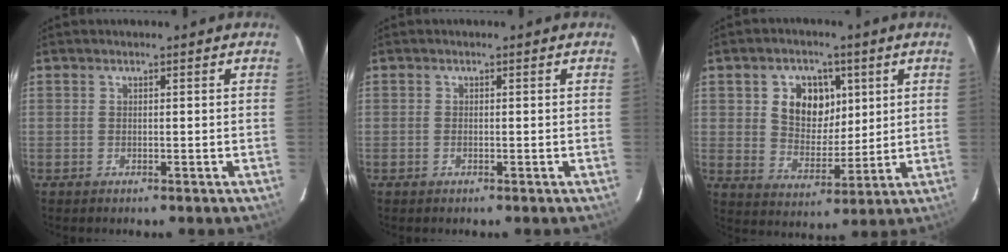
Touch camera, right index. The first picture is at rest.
{"total": 0.6, "force": [-0.3, 0.2, 0.5], "torque": [-0.011, 0.000, -0.006]}
{"total": 9.8, "force": [3.0, 7.4, 5.7], "torque": [-0.108, 0.013, 0.058]}